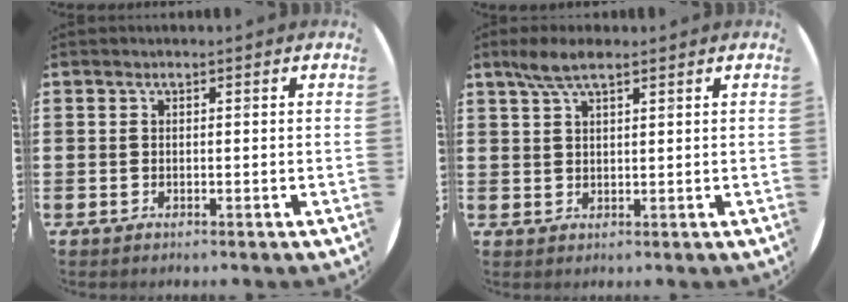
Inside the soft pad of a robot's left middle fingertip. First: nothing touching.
{"total": 4.0, "force": [2.8, 0.9, 2.6], "torque": [-0.057, 0.006, 0.050]}